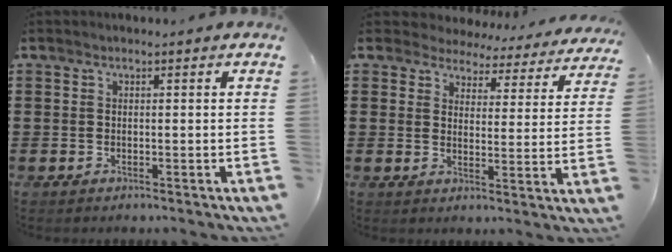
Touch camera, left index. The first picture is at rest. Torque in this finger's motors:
{"motor_torque": [2.14, 0.00, 0.15, -0.06]}